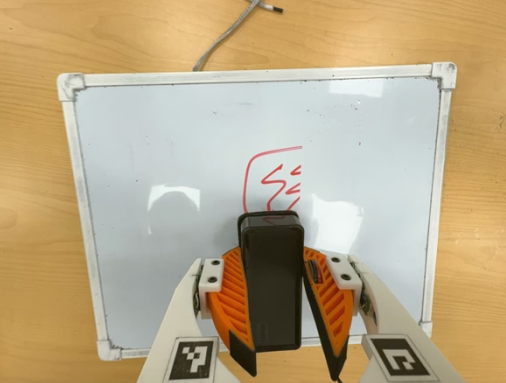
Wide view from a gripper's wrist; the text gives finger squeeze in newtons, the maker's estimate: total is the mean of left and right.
{"total": 8.5, "left": 8.8, "right": 8.3}